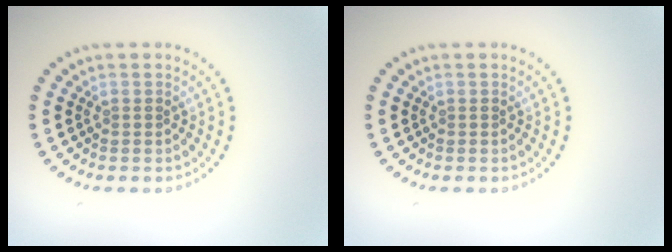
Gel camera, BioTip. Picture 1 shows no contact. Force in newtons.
{"total": 0.0}